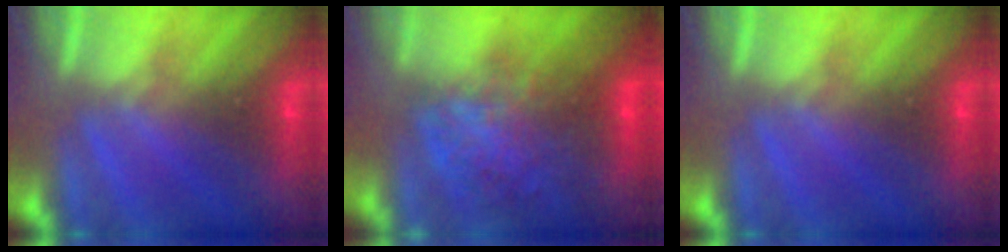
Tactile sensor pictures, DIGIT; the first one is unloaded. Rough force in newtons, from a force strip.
{"total": 5.8}
{"total": 0.0}